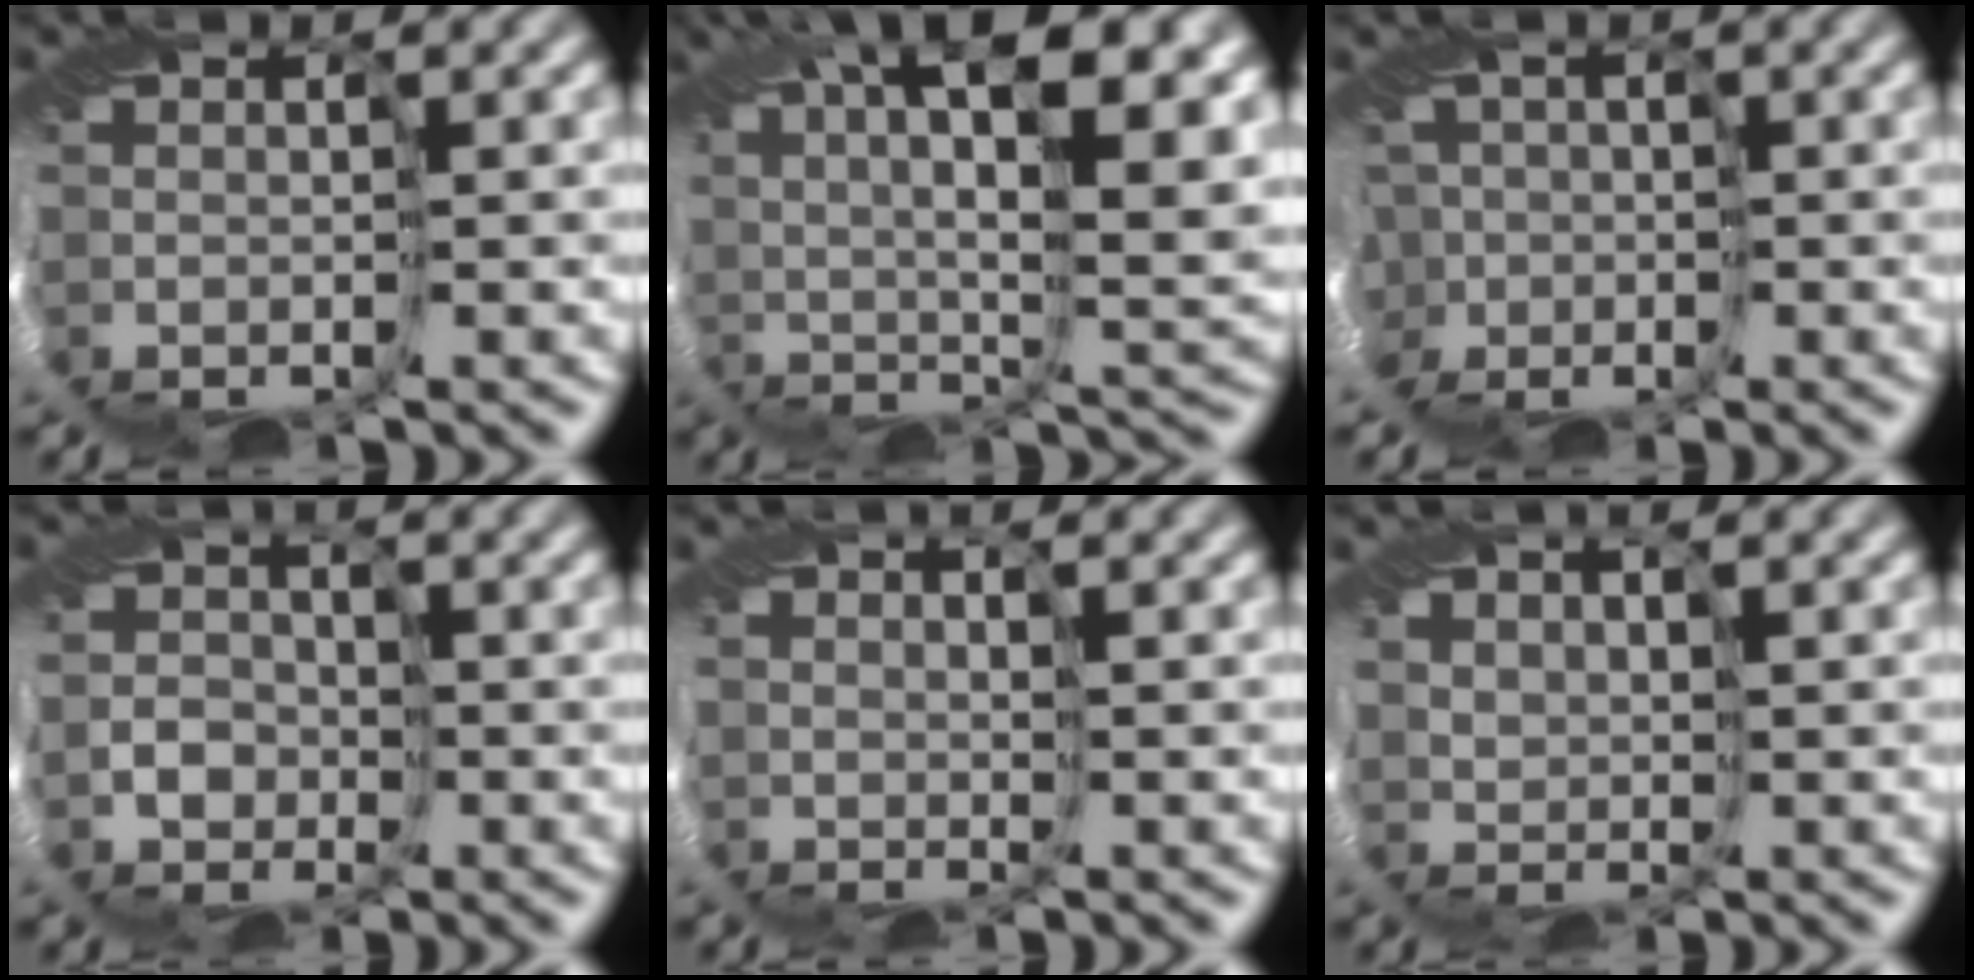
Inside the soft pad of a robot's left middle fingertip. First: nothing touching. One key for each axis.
{"total": 12.8, "fx": 6.1, "fy": 4.0, "fz": 10.5, "tx": -0.162, "ty": 0.025, "tz": 0.099}
{"total": 3.6, "fx": -0.9, "fy": 3.5, "fz": 0.7, "tx": -0.013, "ty": 0.011, "tz": -0.029}
{"total": 1.8, "fx": 0.3, "fy": 0.7, "fz": -1.6, "tx": 0.028, "ty": 0.003, "tz": 0.002}
{"total": 2.6, "fx": 1.8, "fy": -1.1, "fz": -1.5, "tx": 0.016, "ty": 0.005, "tz": 0.034}
{"total": 3.0, "fx": 2.3, "fy": -0.7, "fz": -1.7, "tx": 0.014, "ty": 0.008, "tz": 0.049}